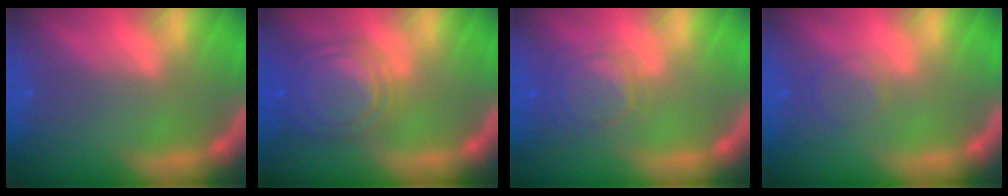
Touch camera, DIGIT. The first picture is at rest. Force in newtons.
{"total": 8.0}
{"total": 4.5}
{"total": 2.0}